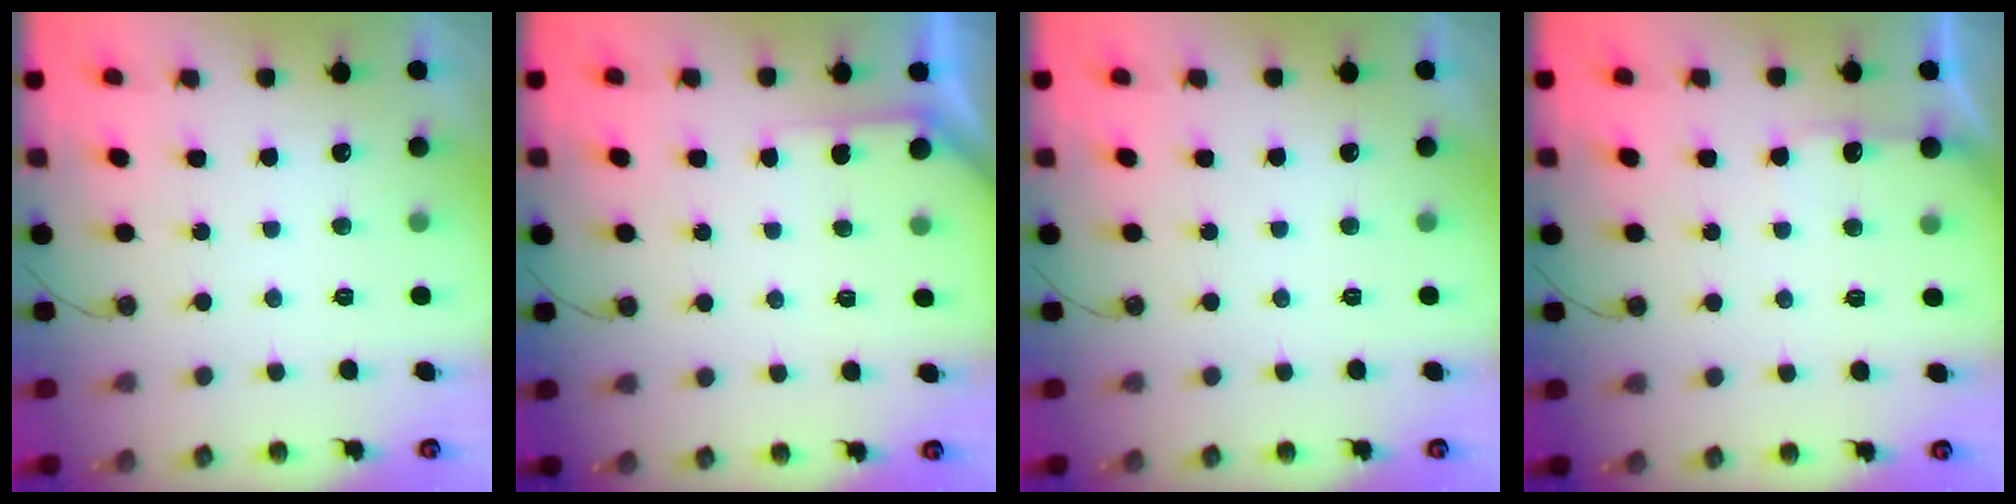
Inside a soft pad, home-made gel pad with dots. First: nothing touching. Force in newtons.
{"total": 3.6, "press": 3.6, "slide": 0.3}
{"total": 0.0}
{"total": 5.2, "press": 5.1, "slide": 0.7}